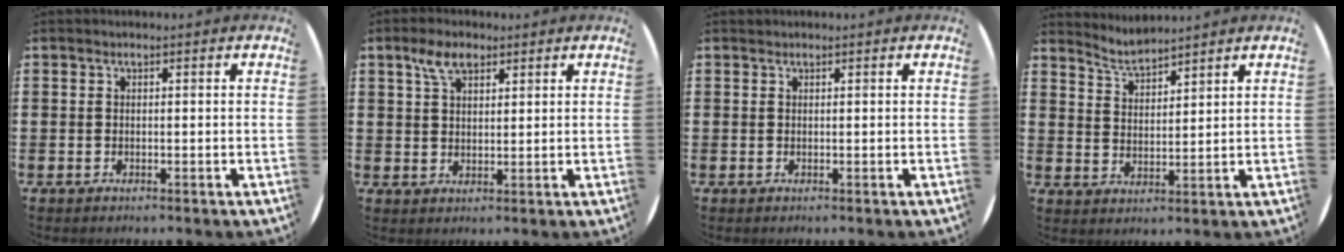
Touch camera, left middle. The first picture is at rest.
{"total": 4.5, "force": [2.9, 2.3, 2.5], "torque": [-0.047, 0.005, 0.052]}
{"total": 0.0}
{"total": 3.7, "force": [3.7, 0.1, 0.2], "torque": [-0.013, -0.017, 0.067]}